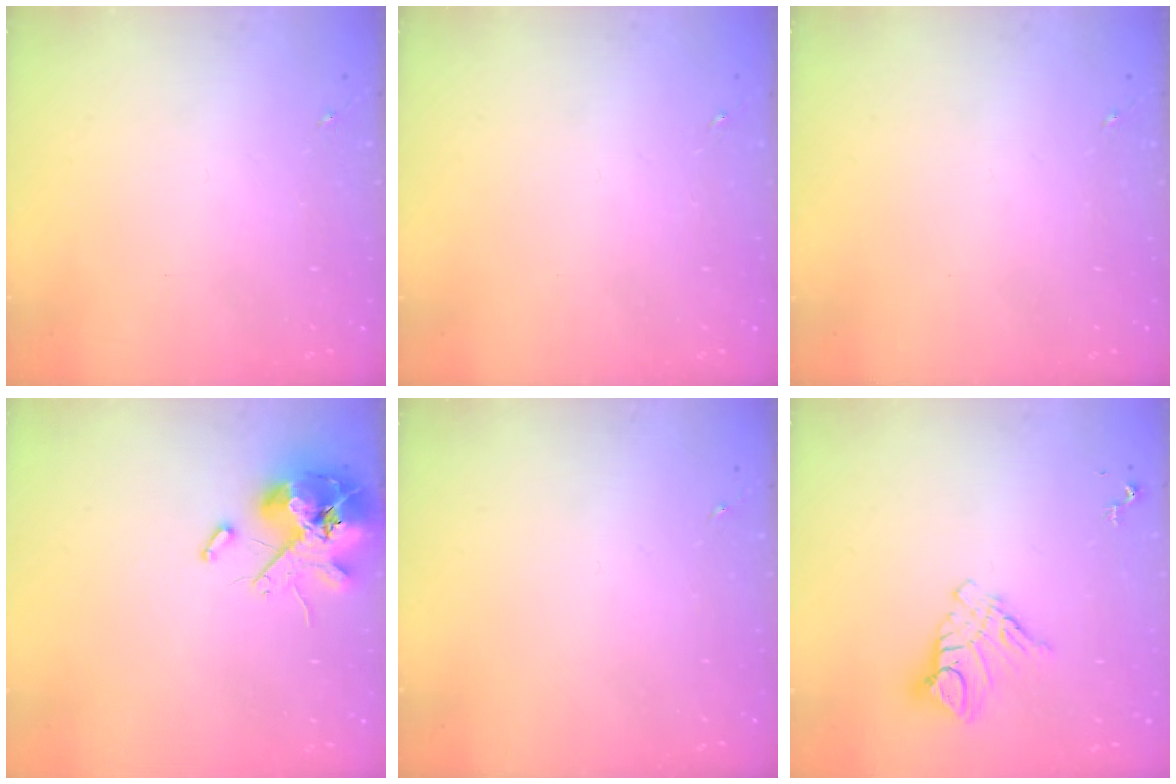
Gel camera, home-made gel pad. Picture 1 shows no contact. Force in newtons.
{"total": 0.0}
{"total": 0.0}
{"total": 13.3, "press": 13.1, "slide": 2.2}
{"total": 0.0}
{"total": 10.4, "press": 10.3, "slide": 0.7}